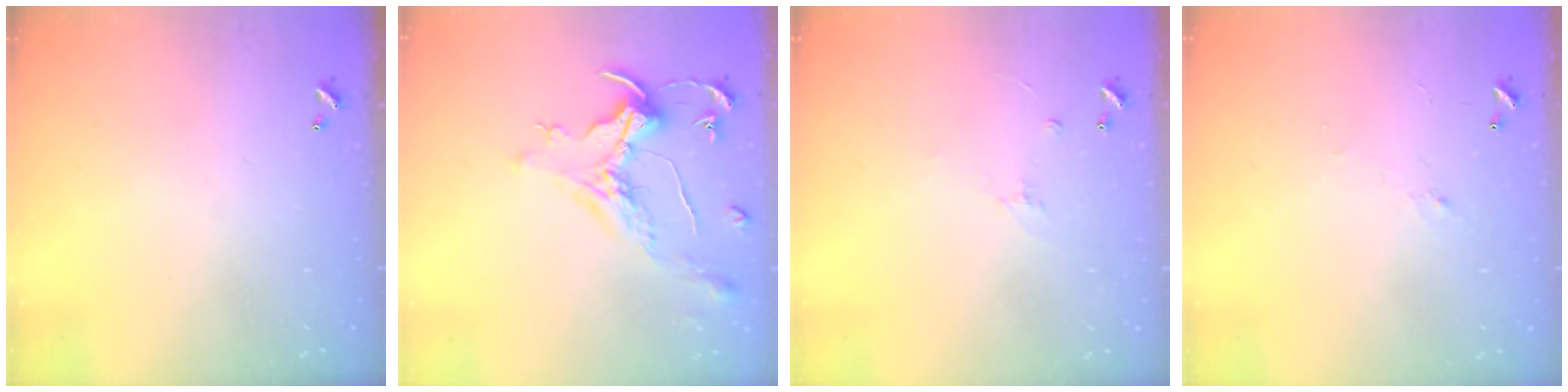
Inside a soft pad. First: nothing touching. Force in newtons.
{"total": 1.6, "press": 1.4, "slide": 0.7}
{"total": 4.4, "press": 4.4, "slide": 0.6}
{"total": 1.0, "press": 0.8, "slide": 0.6}